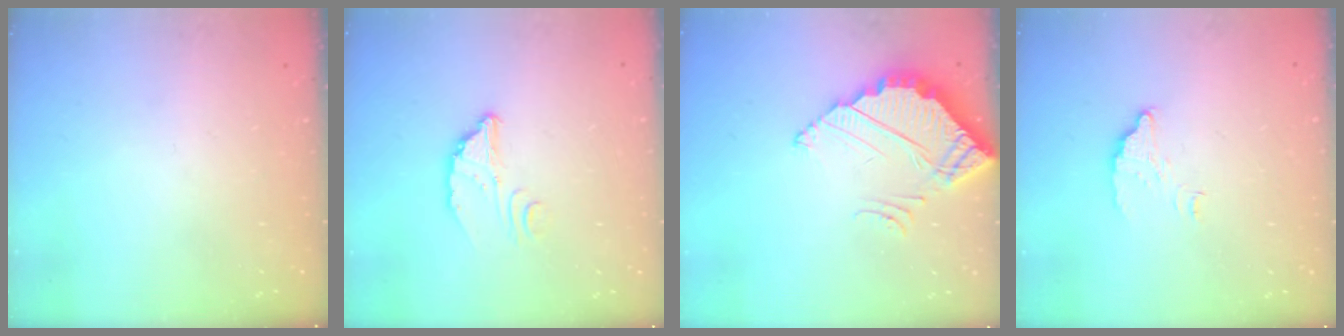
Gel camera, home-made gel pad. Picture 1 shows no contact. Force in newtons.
{"total": 3.8, "press": 3.8, "slide": 0.2}
{"total": 4.0, "press": 4.0, "slide": 0.3}
{"total": 3.6, "press": 3.6, "slide": 0.2}